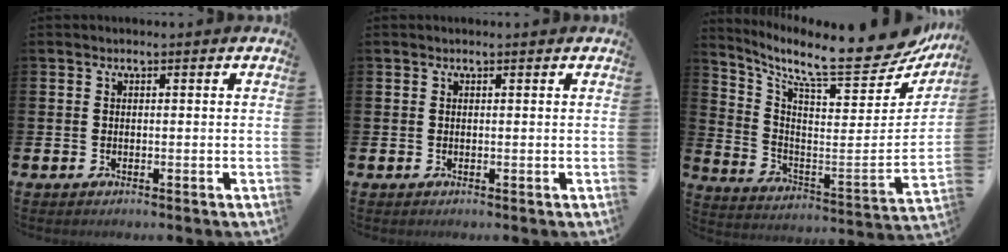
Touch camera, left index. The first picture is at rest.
{"total": 0.0}
{"total": 11.1, "force": [9.5, 2.2, 5.2], "torque": [-0.116, -0.085, 0.153]}